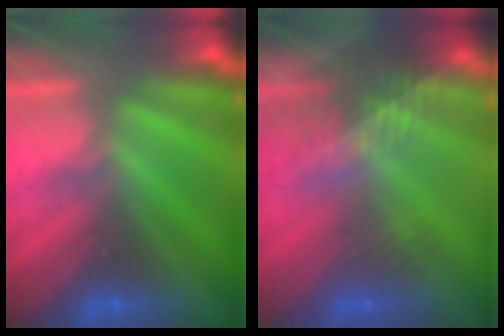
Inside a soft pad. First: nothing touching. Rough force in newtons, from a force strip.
{"total": 2.4}